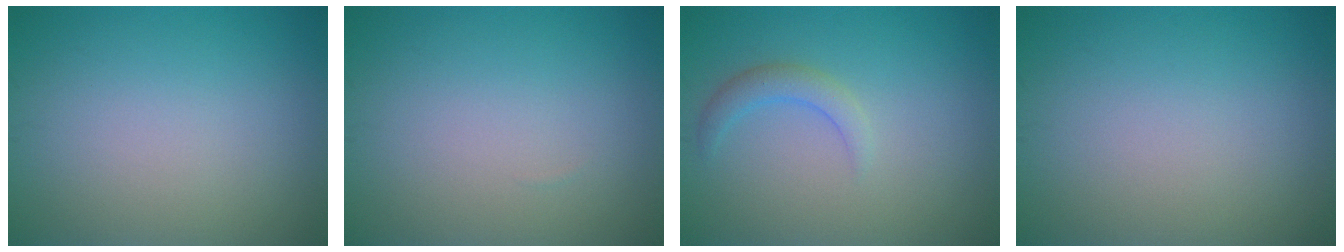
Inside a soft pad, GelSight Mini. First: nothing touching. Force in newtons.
{"total": 0.0}
{"total": 1.9, "press": 1.9, "slide": 0.2}
{"total": 0.0}